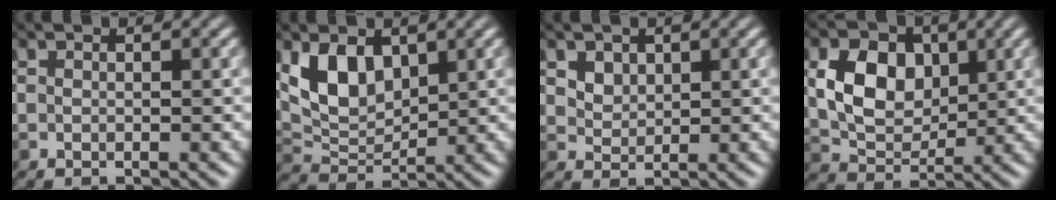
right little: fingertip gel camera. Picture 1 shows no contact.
{"total": 4.7, "force": [2.1, 2.9, 3.1], "torque": [-0.059, -0.008, 0.041]}
{"total": 2.1, "force": [1.2, 1.5, 0.9], "torque": [-0.021, -0.006, 0.035]}
{"total": 6.3, "force": [1.3, 4.6, 4.2], "torque": [-0.080, 0.000, 0.024]}